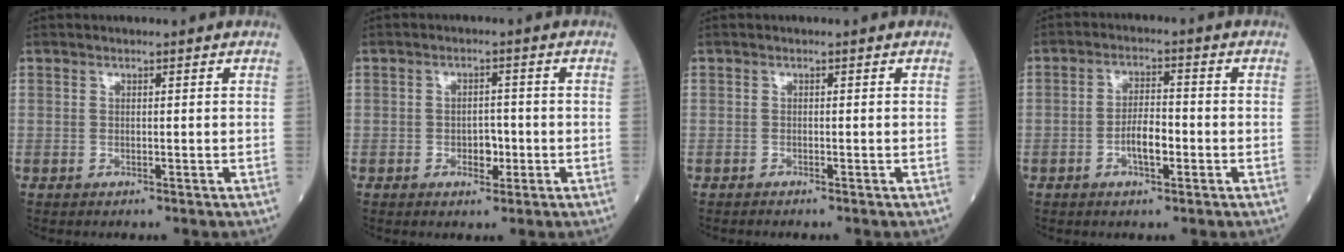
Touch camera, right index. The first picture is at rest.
{"total": 2.9, "force": [-0.9, 1.8, 2.1], "torque": [-0.025, 0.005, -0.012]}
{"total": 0.7, "force": [-0.6, 0.0, 0.2], "torque": [-0.002, 0.000, -0.012]}
{"total": 4.5, "force": [-1.5, 1.5, 4.0], "torque": [-0.073, 0.008, -0.029]}